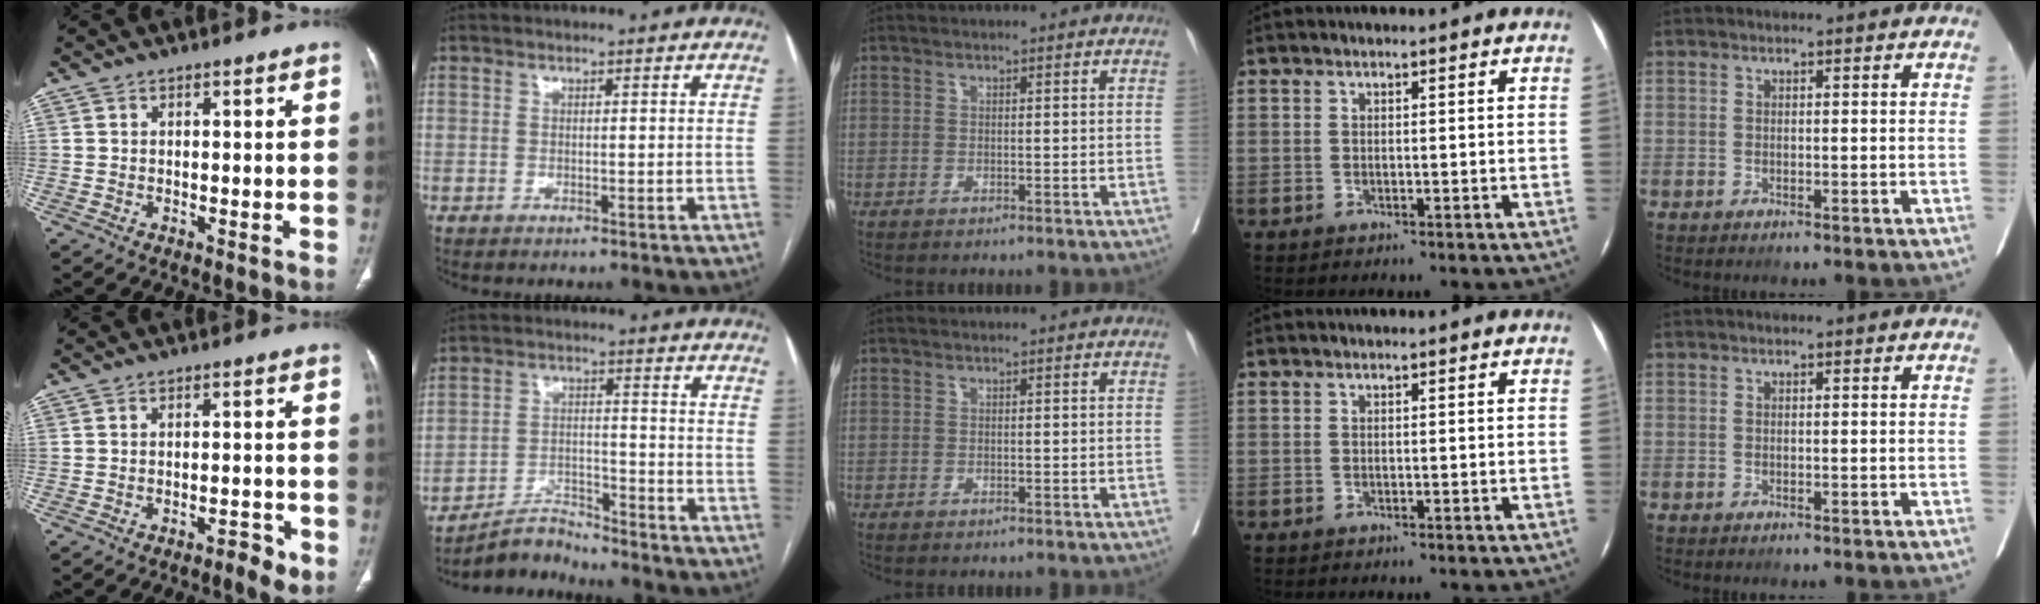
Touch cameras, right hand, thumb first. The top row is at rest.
{"thumb": {"total": 3.8, "force": [-2.3, 1.2, 2.8], "torque": [-0.036, 0.012, -0.030]}, "index": {"total": 5.1, "force": [-5.0, 0.7, -0.5], "torque": [0.010, 0.005, -0.086]}}